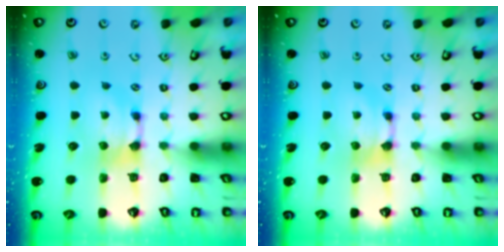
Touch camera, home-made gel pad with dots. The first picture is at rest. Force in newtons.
{"total": 0.0}